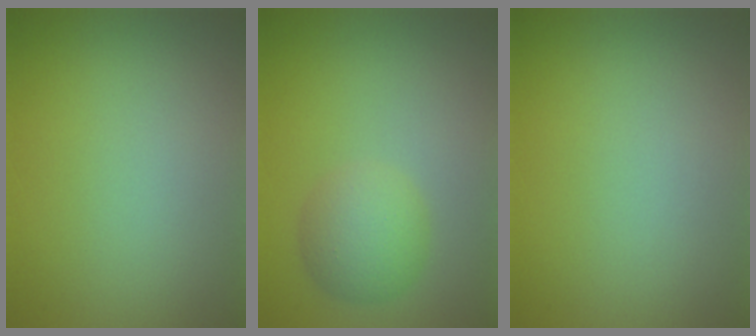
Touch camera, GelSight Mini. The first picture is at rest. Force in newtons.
{"total": 3.5, "press": 3.4, "slide": 0.2}
{"total": 0.0}